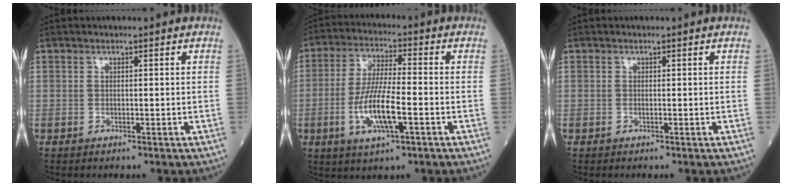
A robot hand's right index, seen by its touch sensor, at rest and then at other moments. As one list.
[{"total": 10.0, "force": [-2.8, 1.9, 9.4], "torque": [-0.188, -0.006, -0.055]}, {"total": 0.0}]